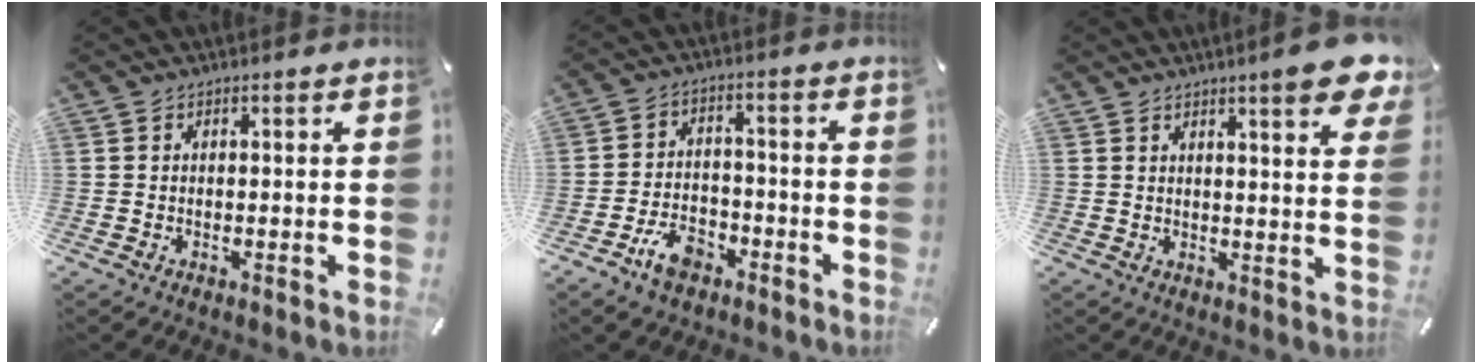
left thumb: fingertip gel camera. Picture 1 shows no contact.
{"total": 7.7, "force": [-4.6, 4.7, 4.0], "torque": [-0.075, 0.027, -0.084]}
{"total": 8.5, "force": [5.5, 1.3, 6.4], "torque": [-0.085, -0.037, 0.087]}